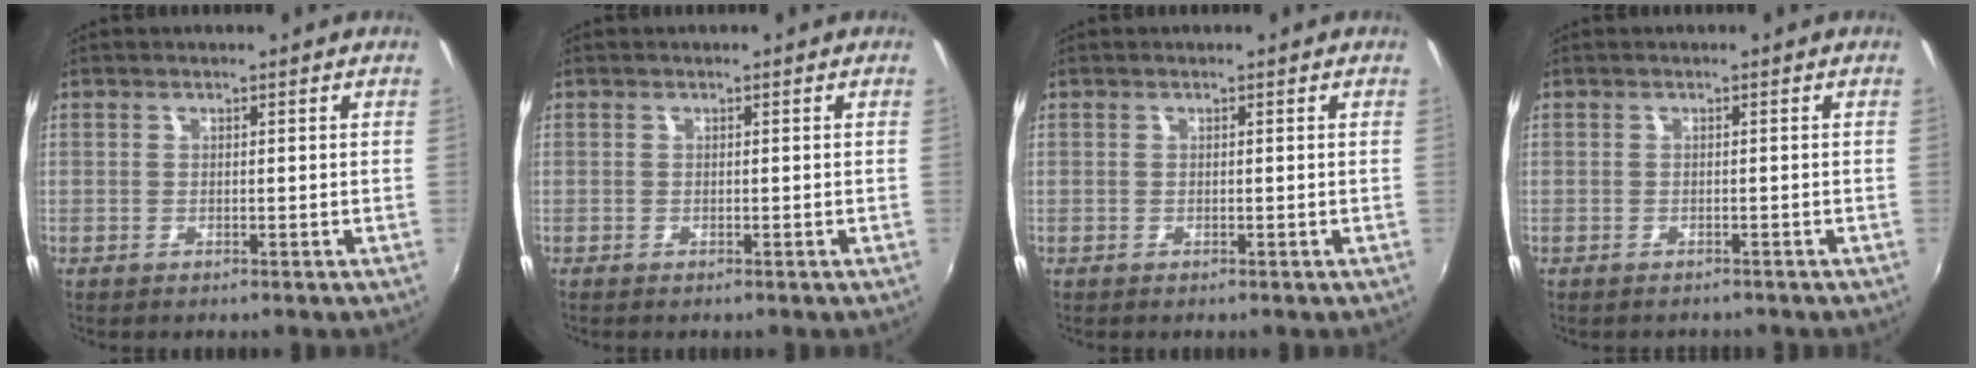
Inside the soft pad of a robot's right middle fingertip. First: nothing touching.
{"total": 0.0}
{"total": 0.0}
{"total": 1.3, "force": [-1.2, 0.3, 0.2], "torque": [-0.009, -0.004, -0.015]}